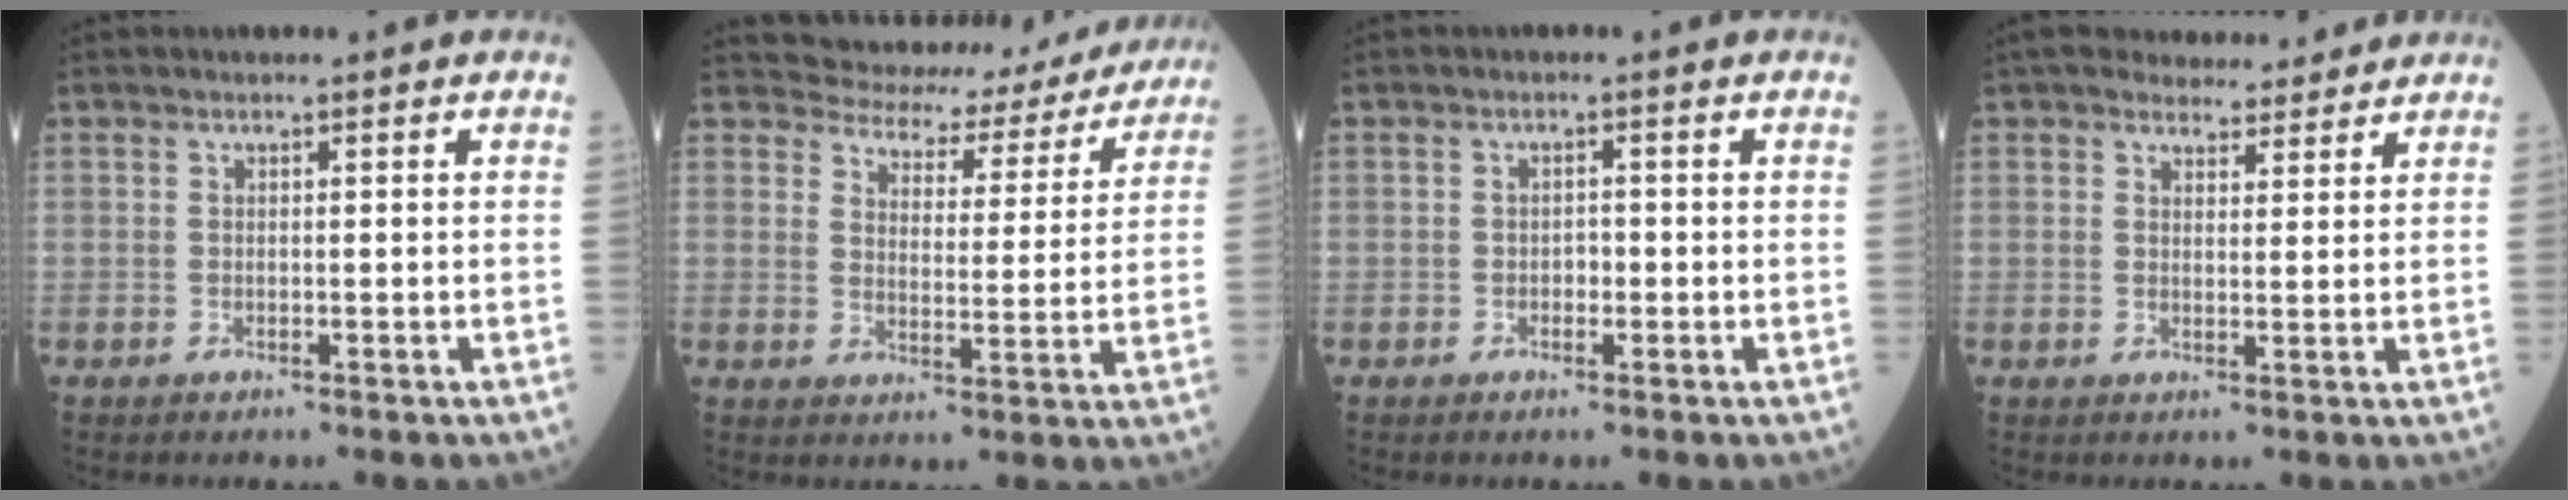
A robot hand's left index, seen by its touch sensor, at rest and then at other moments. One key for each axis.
{"total": 14.3, "fx": 13.4, "fy": 4.7, "fz": 1.7, "tx": -0.003, "ty": -0.010, "tz": 0.148}
{"total": 1.2, "fx": -0.3, "fy": 0.8, "fz": 0.9, "tx": -0.012, "ty": 0.003, "tz": -0.007}
{"total": 8.1, "fx": 7.4, "fy": 2.5, "fz": 2.1, "tx": -0.023, "ty": 0.013, "tz": 0.099}